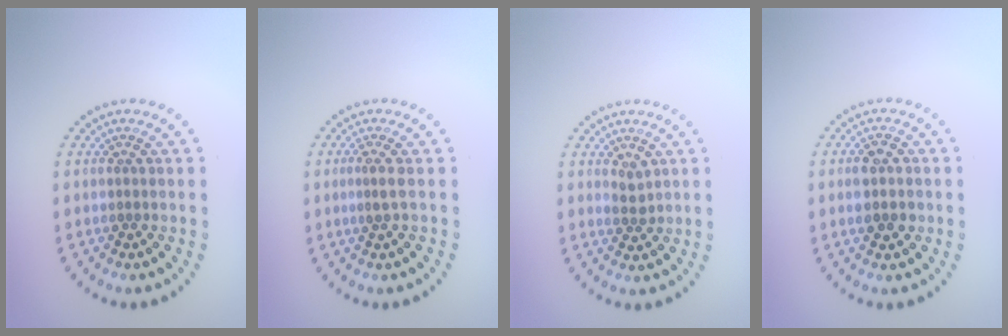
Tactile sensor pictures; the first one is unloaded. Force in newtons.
{"total": 1.3, "press": 0.8, "slide": 1.0}
{"total": 1.2, "press": 1.0, "slide": 0.6}
{"total": 2.8, "press": 2.8, "slide": 0.1}